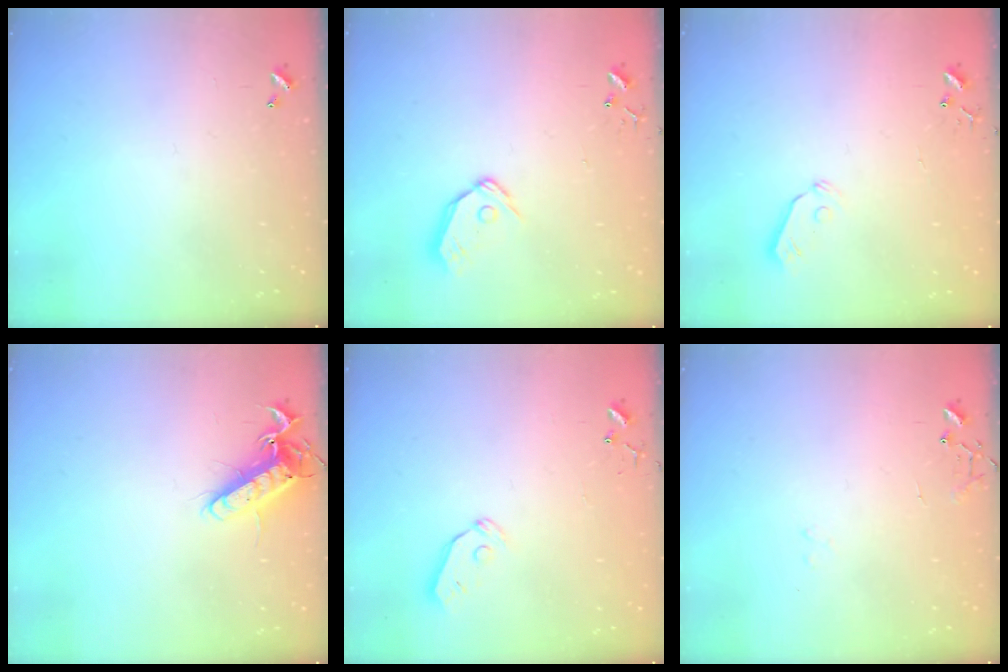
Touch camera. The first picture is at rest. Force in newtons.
{"total": 9.3, "press": 9.2, "slide": 1.2}
{"total": 5.5, "press": 5.4, "slide": 0.6}
{"total": 13.2, "press": 13.2, "slide": 1.3}
{"total": 5.6, "press": 5.6, "slide": 0.7}
{"total": 8.0, "press": 8.0, "slide": 0.9}